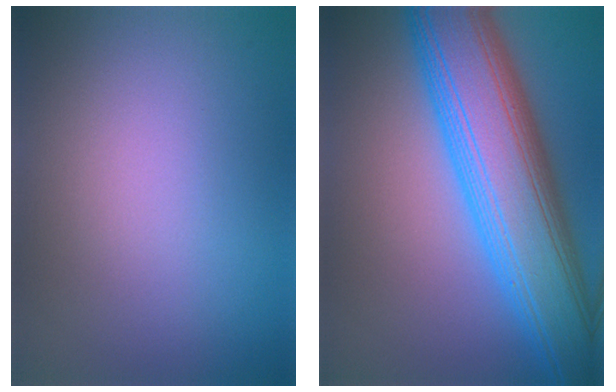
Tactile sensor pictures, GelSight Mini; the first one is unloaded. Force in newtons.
{"total": 12.2, "press": 12.2, "slide": 0.3}